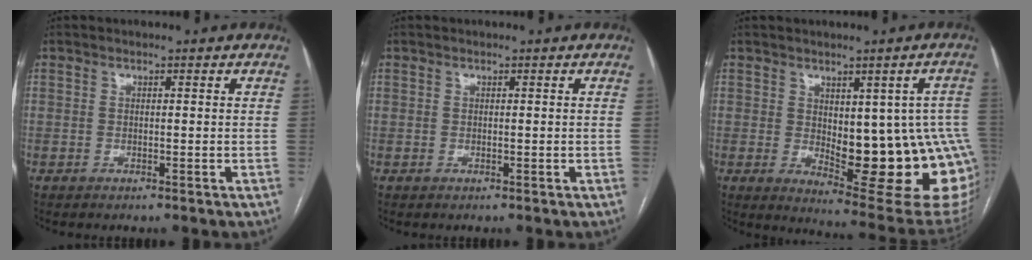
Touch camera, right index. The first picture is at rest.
{"total": 0.0}
{"total": 18.9, "force": [-1.6, 5.9, 17.9], "torque": [-0.155, 0.006, 0.006]}